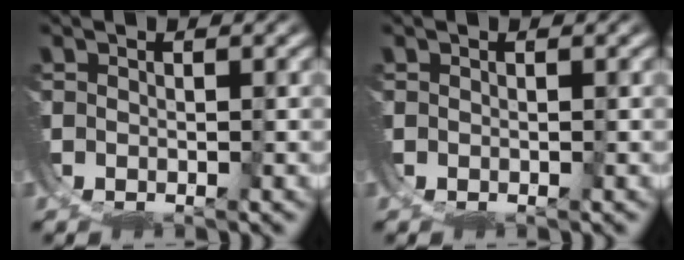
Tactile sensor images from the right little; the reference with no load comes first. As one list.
[{"total": 0.0}]